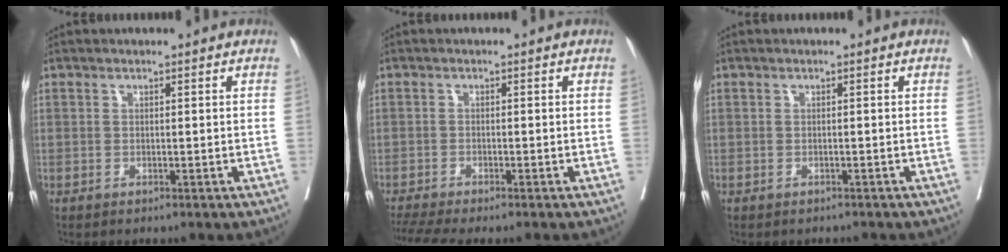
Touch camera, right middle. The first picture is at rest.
{"total": 6.0, "force": [-5.2, -0.1, 2.9], "torque": [-0.050, -0.010, -0.089]}
{"total": 1.1, "force": [-1.0, 0.4, -0.1], "torque": [-0.006, -0.001, -0.016]}